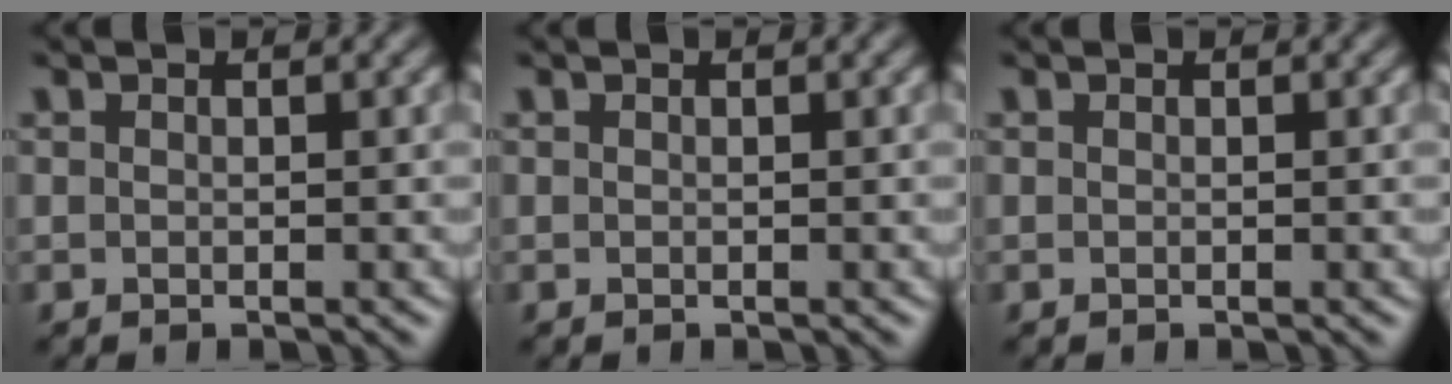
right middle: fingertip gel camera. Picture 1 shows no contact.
{"total": 0.0}
{"total": 0.0}